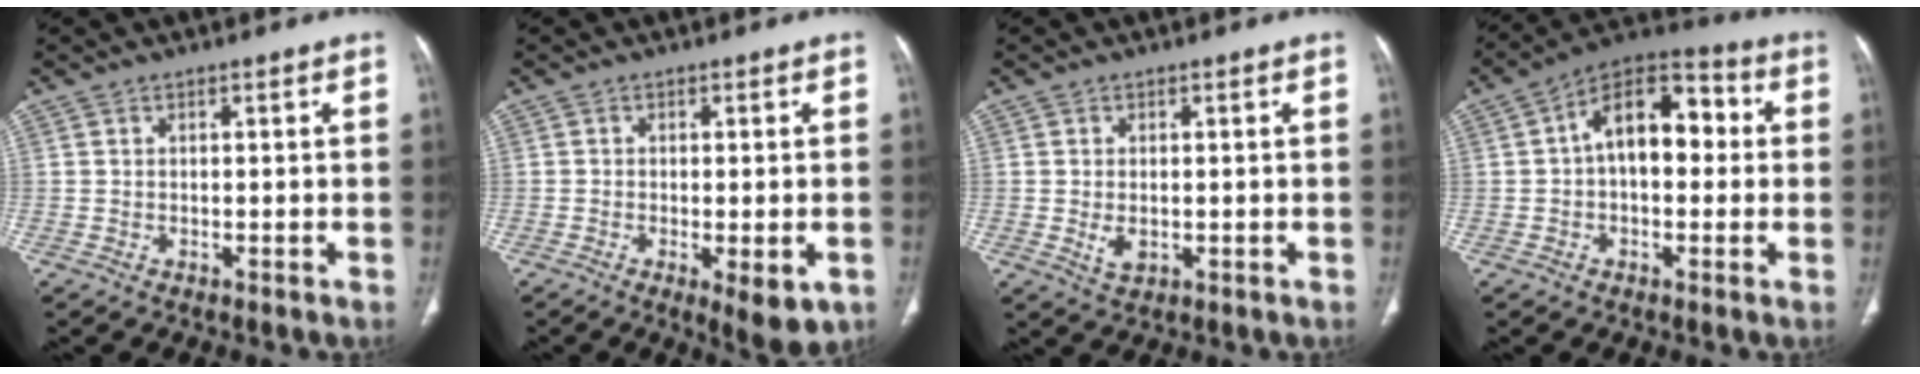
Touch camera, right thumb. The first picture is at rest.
{"total": 6.7, "force": [-2.5, 2.3, 5.8], "torque": [-0.077, -0.010, -0.030]}
{"total": 3.0, "force": [-0.3, 1.8, 2.3], "torque": [-0.043, -0.007, 0.000]}
{"total": 13.5, "force": [1.3, 8.1, 10.8], "torque": [-0.139, 0.041, 0.006]}